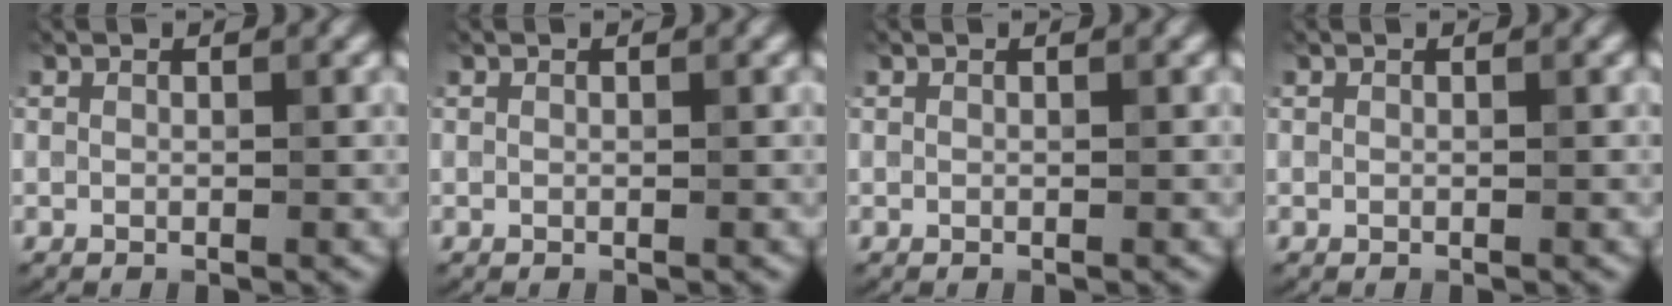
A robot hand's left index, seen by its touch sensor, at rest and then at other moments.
{"total": 0.0}
{"total": 0.0}
{"total": 0.0}